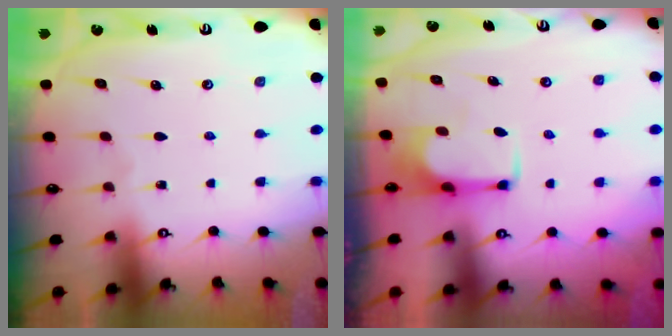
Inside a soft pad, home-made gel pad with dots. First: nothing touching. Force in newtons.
{"total": 3.7, "press": 3.6, "slide": 1.0}